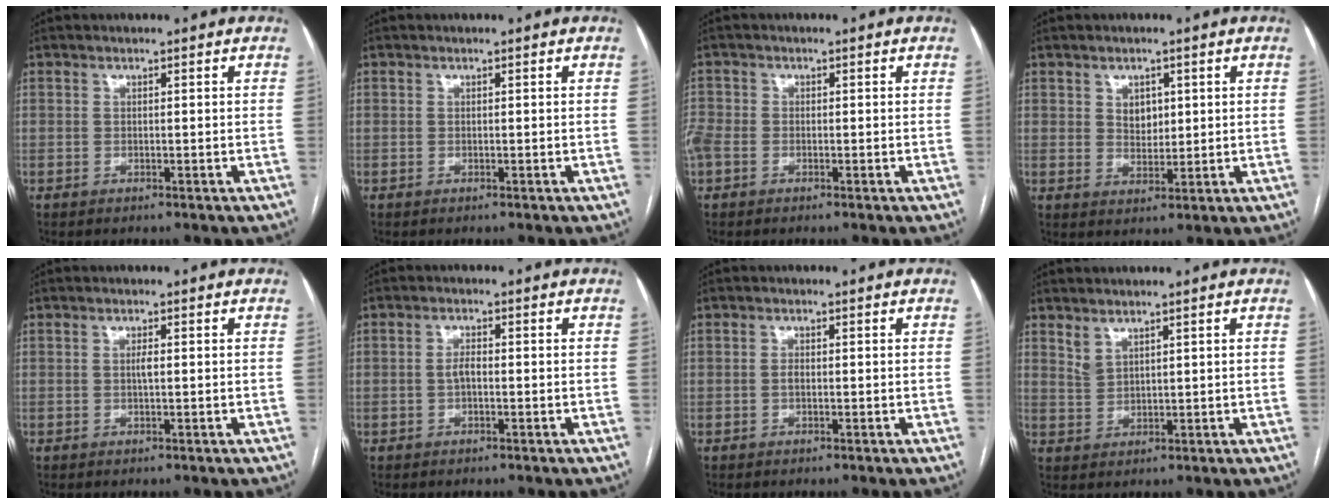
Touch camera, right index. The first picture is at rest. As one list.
[{"total": 0.0}, {"total": 4.3, "force": [-1.3, 3.3, 2.4], "torque": [-0.082, 0.008, -0.023]}, {"total": 3.3, "force": [1.2, 2.4, 2.0], "torque": [-0.032, 0.001, 0.024]}, {"total": 1.1, "force": [0.0, 0.1, 1.1], "torque": [-0.024, -0.002, 0.001]}, {"total": 1.9, "force": [-0.3, 0.8, 1.7], "torque": [-0.036, 0.002, -0.005]}, {"total": 0.9, "force": [-0.1, 0.4, 0.7], "torque": [-0.017, 0.003, 0.001]}, {"total": 2.3, "force": [2.1, 0.5, 0.7], "torque": [-0.019, -0.002, 0.051]}]